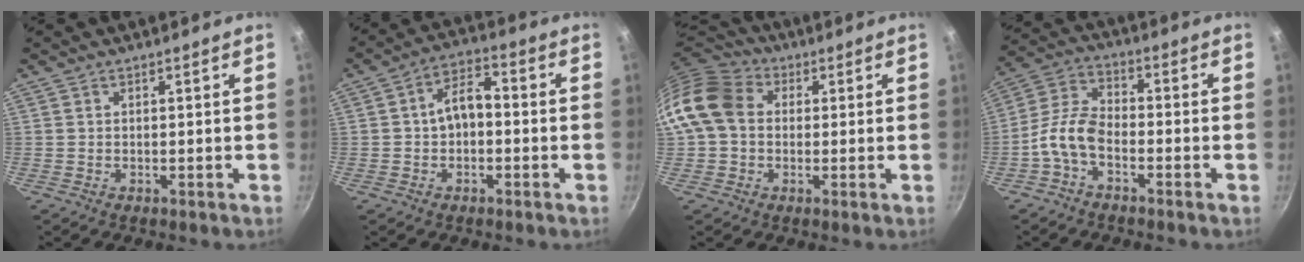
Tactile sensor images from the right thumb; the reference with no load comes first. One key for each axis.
{"total": 7.0, "fx": -0.5, "fy": 4.6, "fz": 5.3, "tx": -0.064, "ty": 0.029, "tz": -0.016}
{"total": 12.9, "fx": 1.2, "fy": 10.3, "fz": 7.7, "tx": -0.126, "ty": 0.026, "tz": 0.004}
{"total": 7.9, "fx": -3.6, "fy": 4.2, "fz": 5.6, "tx": -0.116, "ty": 0.039, "tz": -0.085}